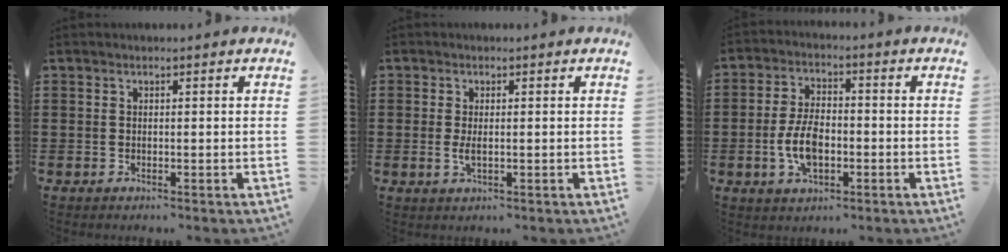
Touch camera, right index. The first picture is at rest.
{"total": 2.1, "force": [0.0, 1.1, 1.8], "torque": [-0.036, 0.004, -0.001]}
{"total": 7.2, "force": [-1.7, 3.8, 5.8], "torque": [-0.129, 0.005, -0.035]}